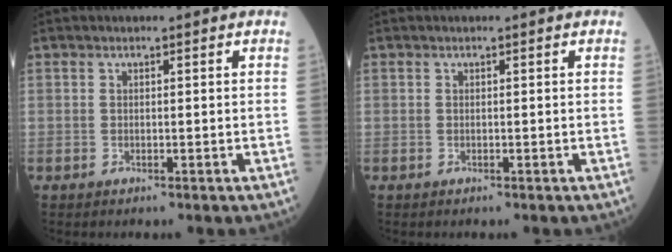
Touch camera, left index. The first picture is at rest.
{"total": 0.0}